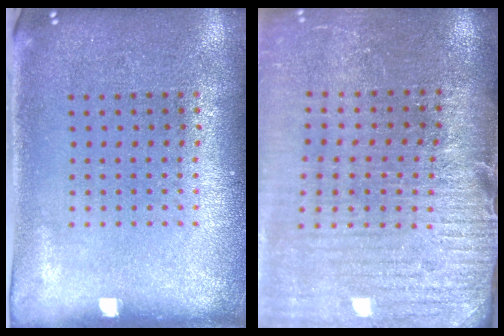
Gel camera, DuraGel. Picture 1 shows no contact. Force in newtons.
{"total": 4.0, "press": 3.6, "slide": 1.9}